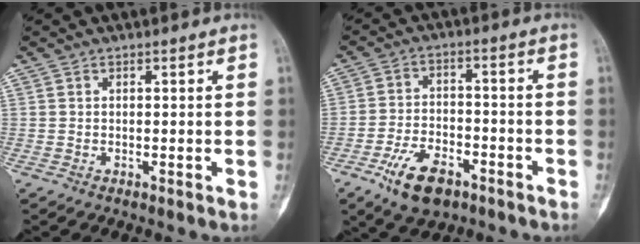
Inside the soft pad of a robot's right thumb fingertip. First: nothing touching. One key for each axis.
{"total": 10.2, "fx": -5.9, "fy": 5.3, "fz": 6.4, "tx": -0.104, "ty": 0.028, "tz": -0.100}